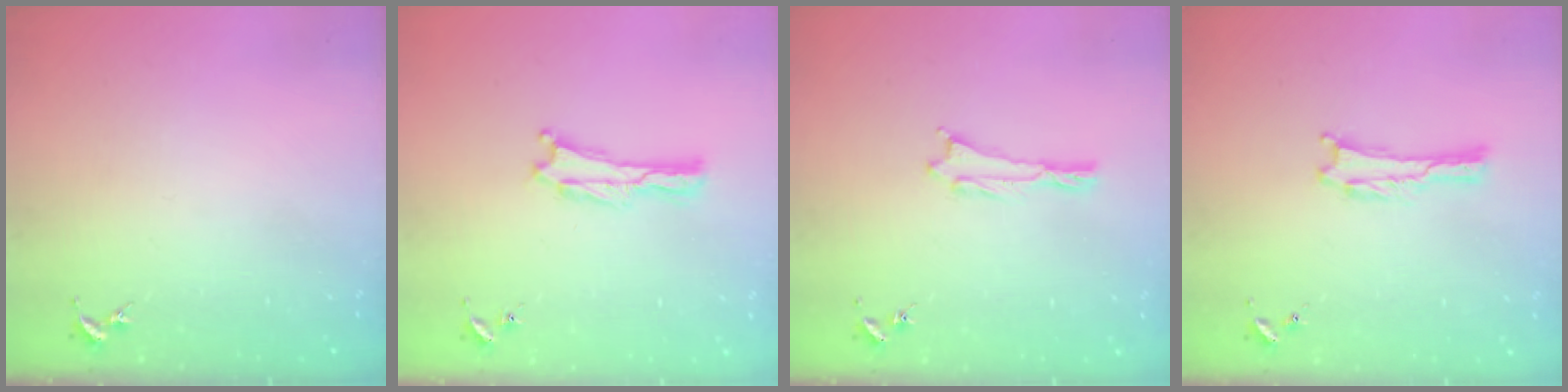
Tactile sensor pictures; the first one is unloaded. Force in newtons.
{"total": 0.0}
{"total": 0.5, "press": 0.5, "slide": 0.2}
{"total": 0.0}